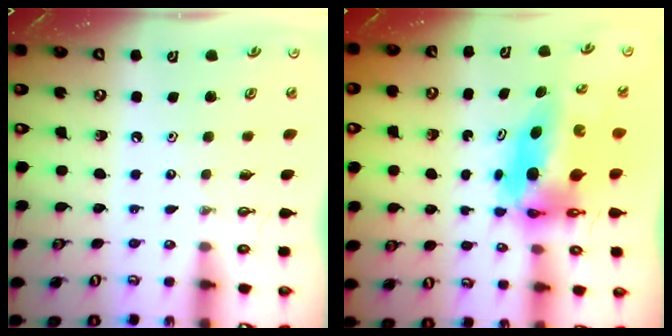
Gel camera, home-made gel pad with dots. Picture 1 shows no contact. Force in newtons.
{"total": 8.2, "press": 8.1, "slide": 0.9}